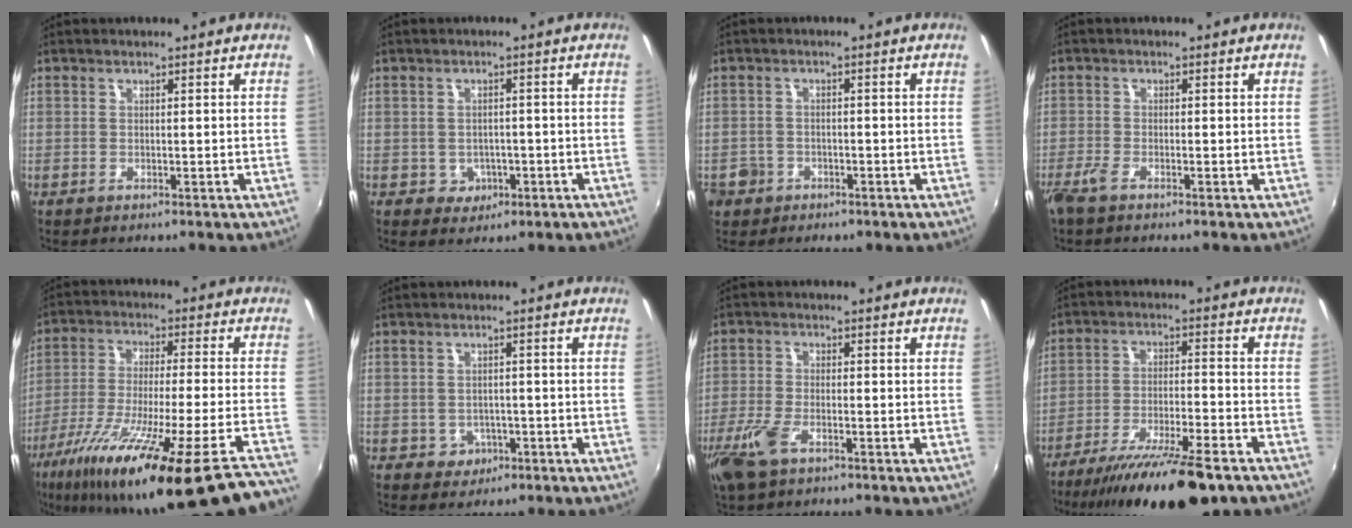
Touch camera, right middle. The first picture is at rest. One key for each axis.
{"total": 4.1, "fx": -1.2, "fy": 3.7, "fz": 1.2, "tx": -0.032, "ty": 0.007, "tz": -0.004}
{"total": 5.5, "fx": -2.4, "fy": 4.7, "fz": 1.4, "tx": -0.051, "ty": 0.003, "tz": -0.035}
{"total": 2.5, "fx": -1.9, "fy": 0.5, "fz": 1.5, "tx": -0.038, "ty": -0.005, "tz": -0.041}
{"total": 31.9, "fx": -24.3, "fy": 1.8, "fz": 20.6, "tx": -0.332, "ty": -0.100, "tz": -0.373}
{"total": 3.6, "fx": -1.3, "fy": 3.3, "fz": 0.8, "tx": -0.025, "ty": 0.006, "tz": -0.010}
{"total": 7.4, "fx": -4.3, "fy": 2.9, "fz": 5.1, "tx": -0.130, "ty": -0.012, "tz": -0.087}
{"total": 17.9, "fx": -13.8, "fy": 3.1, "fz": 10.9, "tx": -0.205, "ty": -0.033, "tz": -0.220}